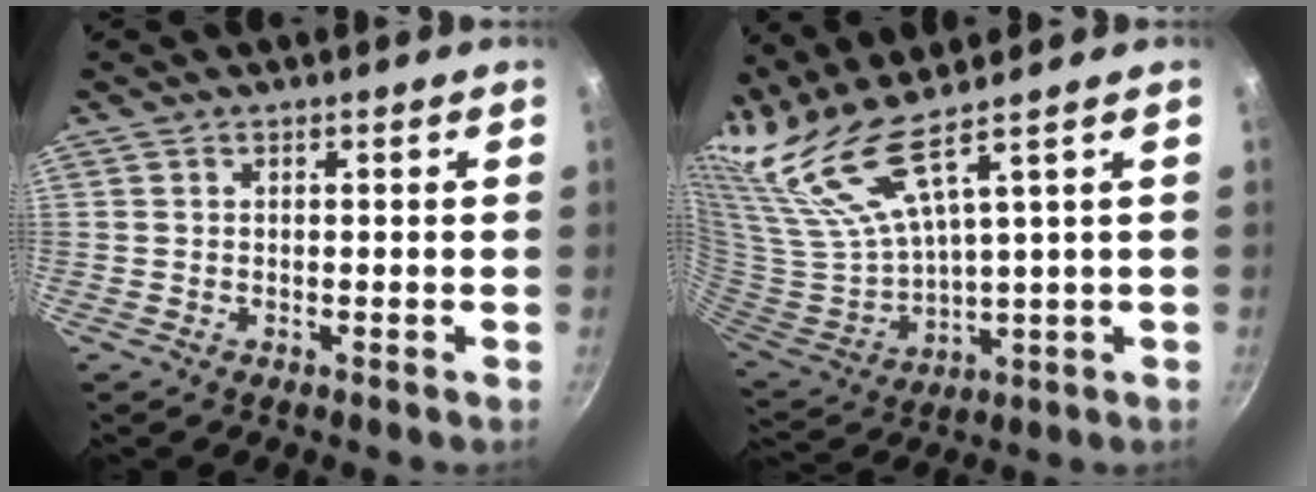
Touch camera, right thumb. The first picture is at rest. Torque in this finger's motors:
{"motor_torque": [-1.81, 2.91, 1.61, 0.92, 0.35]}